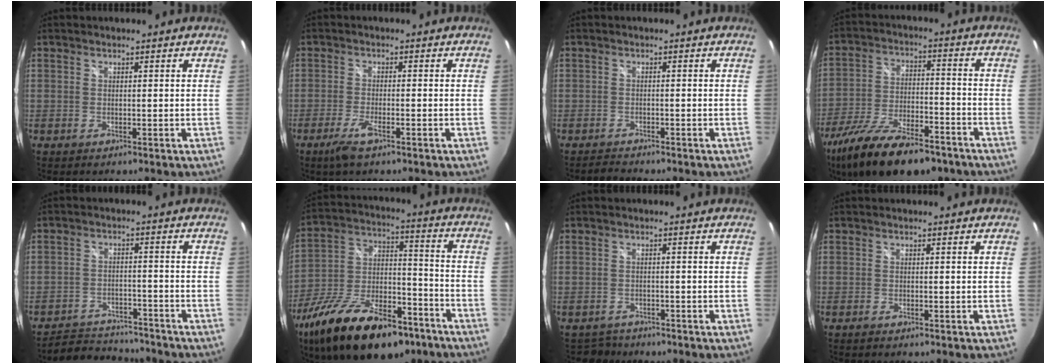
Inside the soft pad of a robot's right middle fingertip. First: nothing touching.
{"total": 4.3, "force": [-2.8, 0.8, 3.2], "torque": [-0.080, -0.009, -0.053]}
{"total": 1.4, "force": [-1.3, 0.1, -0.2], "torque": [-0.006, 0.000, -0.026]}
{"total": 19.9, "force": [-14.4, 6.8, 11.9], "torque": [-0.235, -0.045, -0.237]}
{"total": 10.2, "force": [-9.4, 3.0, 2.3], "torque": [-0.066, 0.013, -0.134]}
{"total": 24.4, "force": [-15.0, 10.9, 15.9], "torque": [-0.300, -0.015, -0.239]}
{"total": 2.5, "force": [-2.0, 1.5, -0.3], "torque": [-0.002, 0.004, -0.033]}
{"total": 0.7, "force": [-0.5, 0.2, 0.4], "torque": [-0.008, -0.002, -0.011]}